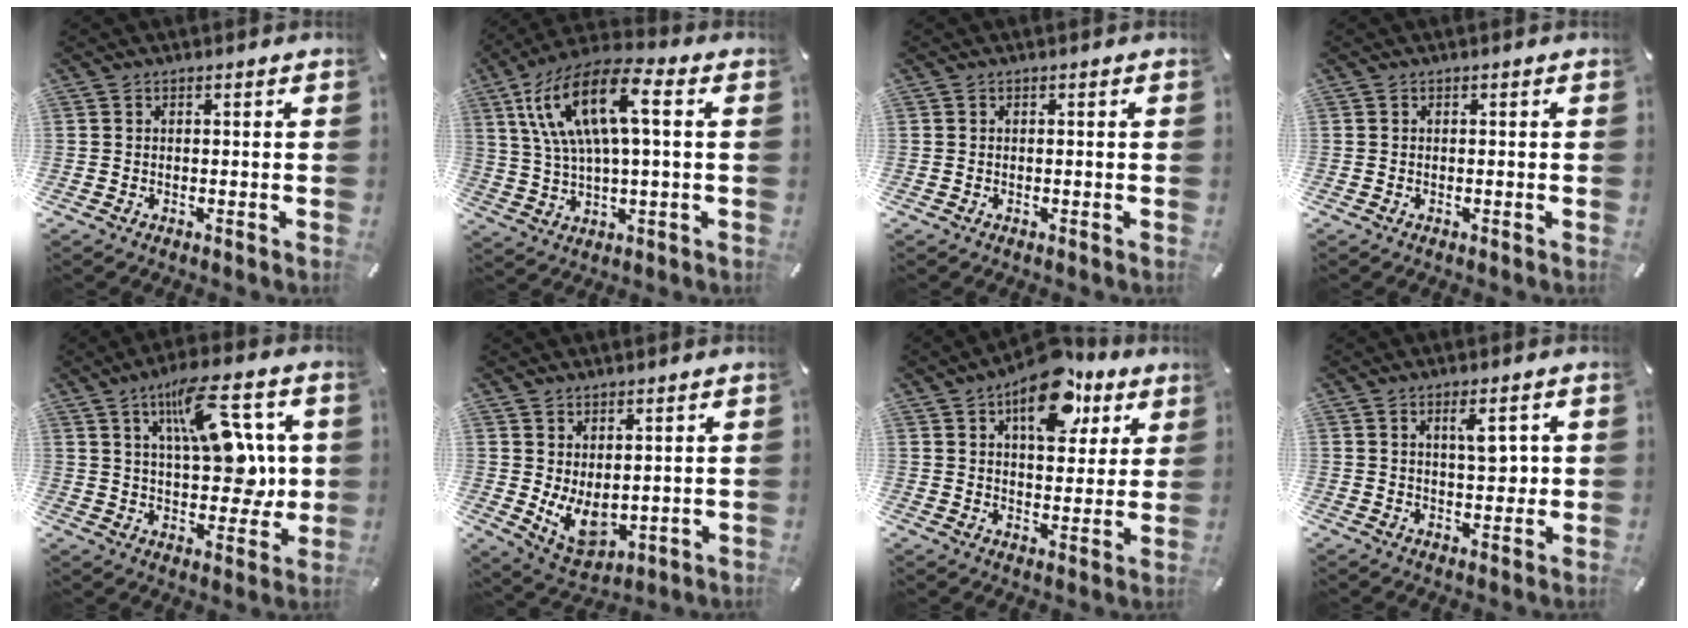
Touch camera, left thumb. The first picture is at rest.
{"total": 16.0, "force": [4.7, 6.1, 14.0], "torque": [-0.302, 0.000, 0.074]}
{"total": 0.0}
{"total": 0.0}
{"total": 17.5, "force": [6.9, 8.3, 13.8], "torque": [-0.201, -0.016, 0.115]}
{"total": 7.3, "force": [0.9, 5.0, 5.2], "torque": [-0.085, -0.017, 0.022]}
{"total": 14.9, "force": [8.5, 8.4, 8.8], "torque": [-0.107, -0.042, 0.143]}
{"total": 5.7, "force": [2.1, 2.2, 4.8], "torque": [-0.068, -0.008, 0.026]}